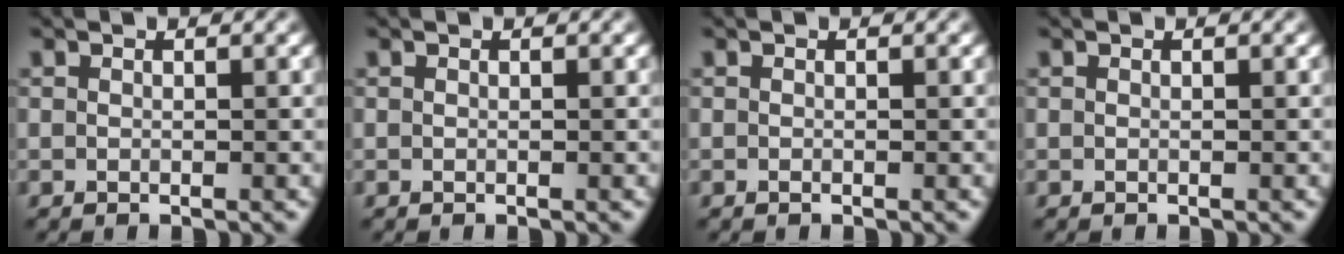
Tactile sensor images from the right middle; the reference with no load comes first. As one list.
[{"total": 0.0}, {"total": 0.0}, {"total": 0.0}]